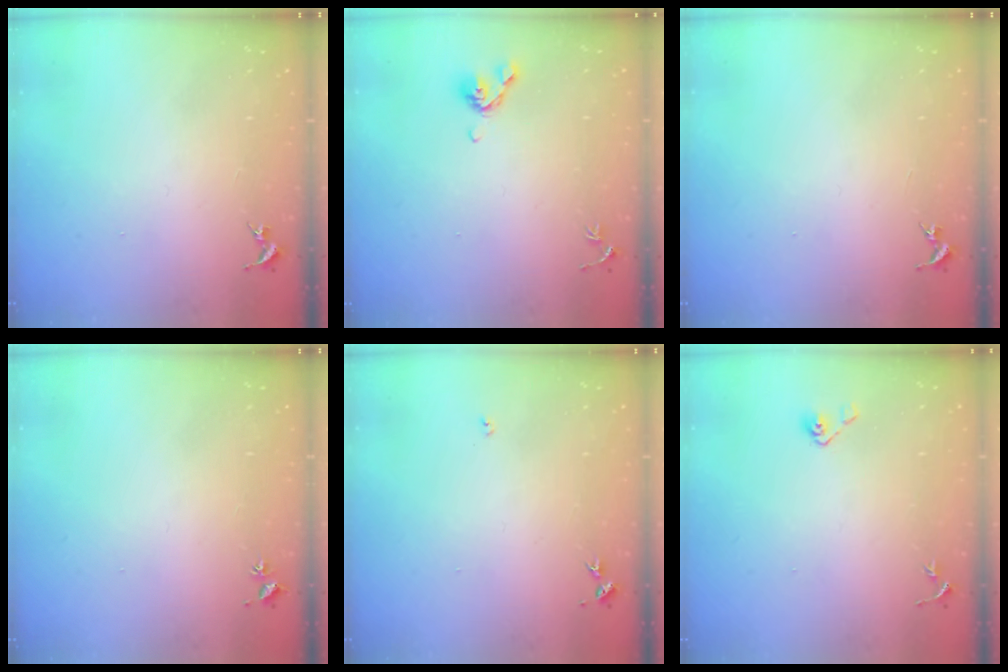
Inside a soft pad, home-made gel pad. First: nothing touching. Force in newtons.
{"total": 6.5, "press": 6.4, "slide": 1.3}
{"total": 0.0}
{"total": 2.0, "press": 2.0, "slide": 0.3}
{"total": 3.0, "press": 3.0, "slide": 0.4}
{"total": 5.0, "press": 4.4, "slide": 2.3}